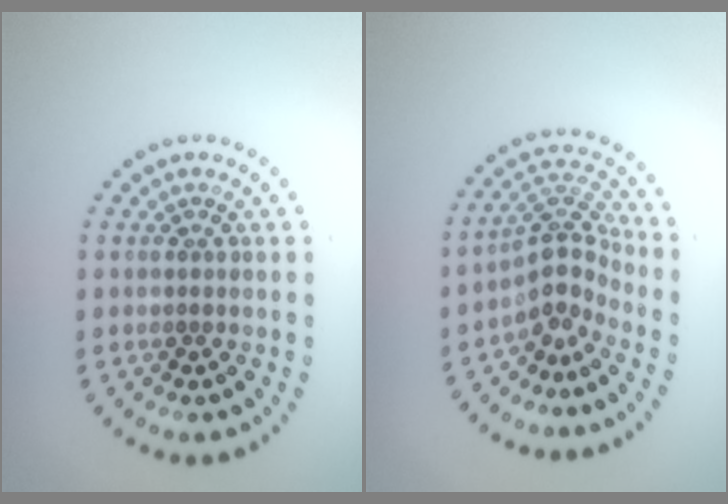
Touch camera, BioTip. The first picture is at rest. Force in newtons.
{"total": 3.5, "press": 2.6, "slide": 2.3}